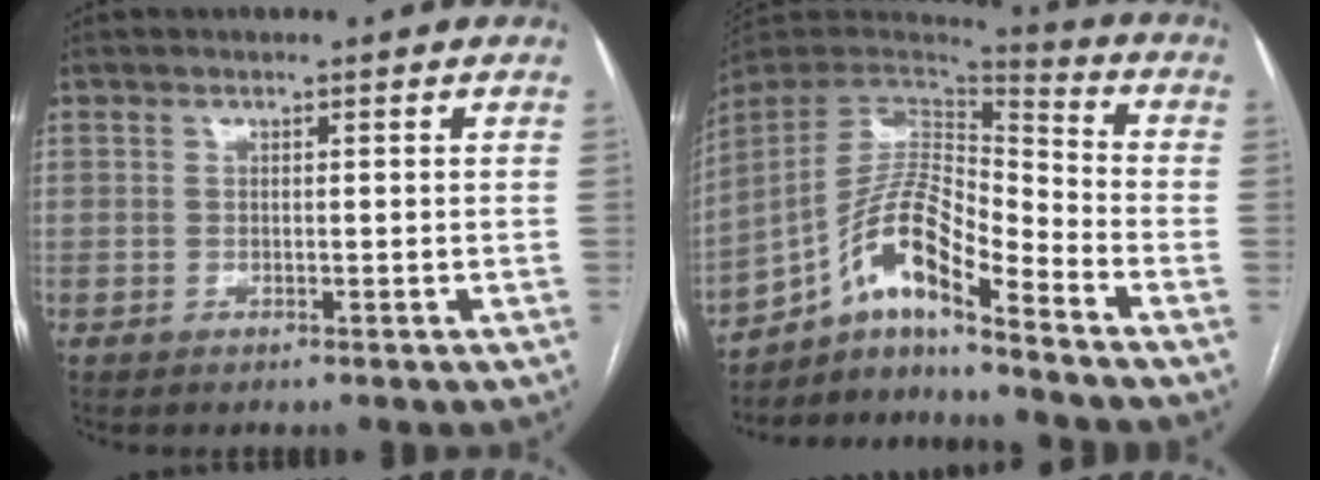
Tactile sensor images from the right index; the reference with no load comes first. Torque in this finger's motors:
{"motor_torque": [1.29, -0.85, 0.33, 0.08]}